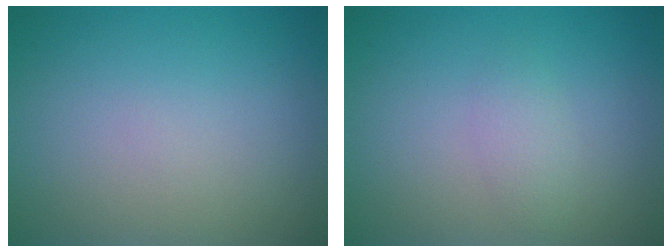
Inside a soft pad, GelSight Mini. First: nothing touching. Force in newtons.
{"total": 1.4, "press": 1.4, "slide": 0.0}